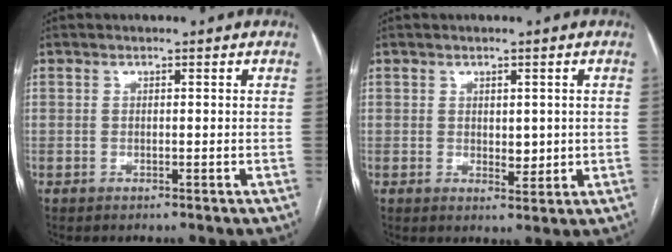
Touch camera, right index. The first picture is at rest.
{"total": 2.9, "force": [0.2, 1.7, 2.3], "torque": [-0.031, -0.007, 0.009]}